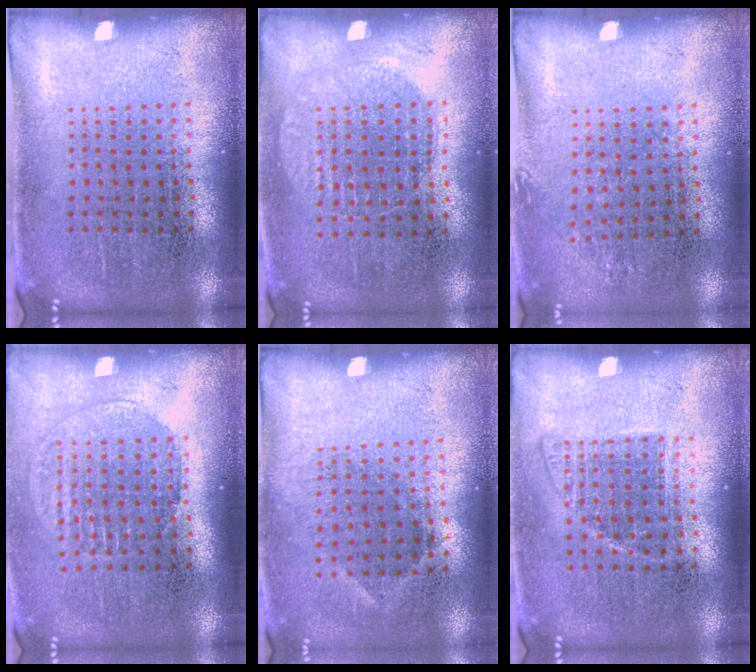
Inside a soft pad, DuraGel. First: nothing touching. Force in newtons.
{"total": 1.0, "press": 0.9, "slide": 0.4}
{"total": 0.7, "press": 0.6, "slide": 0.3}
{"total": 1.4, "press": 1.2, "slide": 0.7}
{"total": 0.8, "press": 0.7, "slide": 0.5}
{"total": 1.0, "press": 0.9, "slide": 0.4}